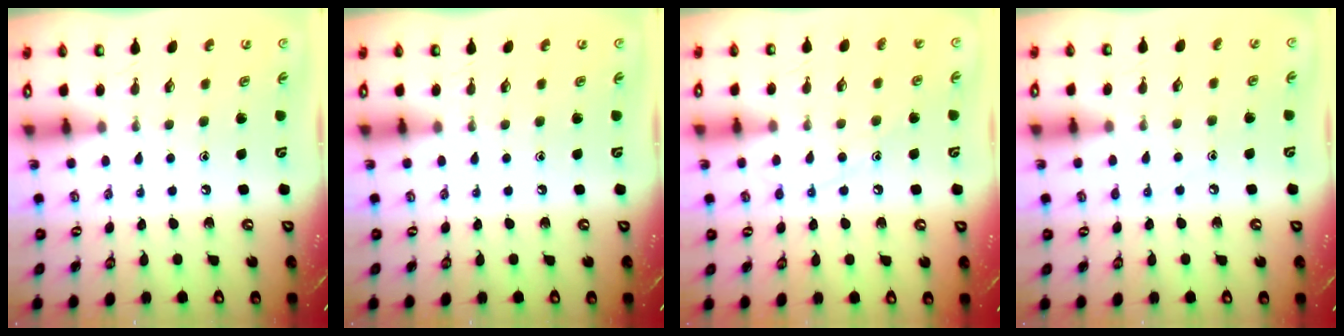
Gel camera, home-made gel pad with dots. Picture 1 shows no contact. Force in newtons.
{"total": 0.0}
{"total": 7.6, "press": 7.6, "slide": 0.4}
{"total": 4.4, "press": 4.3, "slide": 0.3}